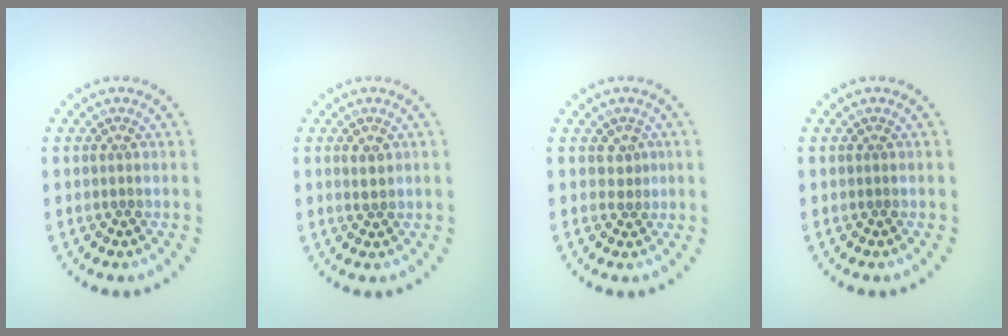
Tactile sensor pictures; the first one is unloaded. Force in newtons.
{"total": 1.1, "press": 1.0, "slide": 0.4}
{"total": 1.0, "press": 0.8, "slide": 0.7}
{"total": 0.0}